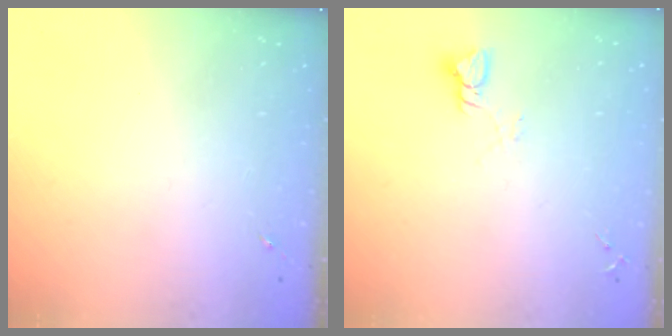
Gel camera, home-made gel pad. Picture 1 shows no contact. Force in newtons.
{"total": 3.8, "press": 3.8, "slide": 0.5}